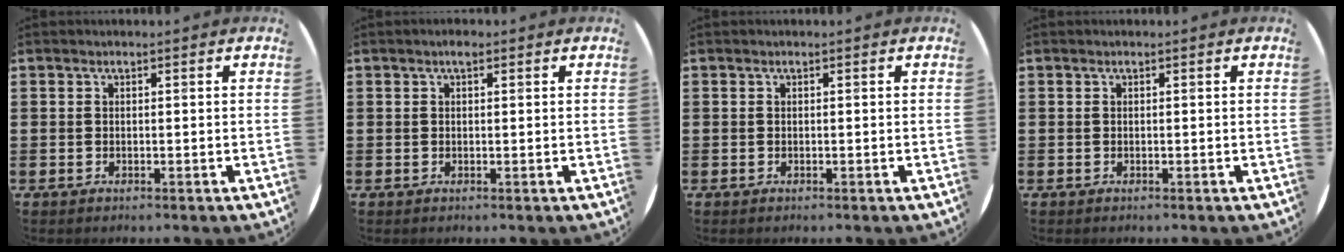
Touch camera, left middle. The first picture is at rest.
{"total": 0.9, "force": [0.5, 0.4, 0.6], "torque": [-0.013, 0.006, 0.008]}
{"total": 0.0}
{"total": 0.0}